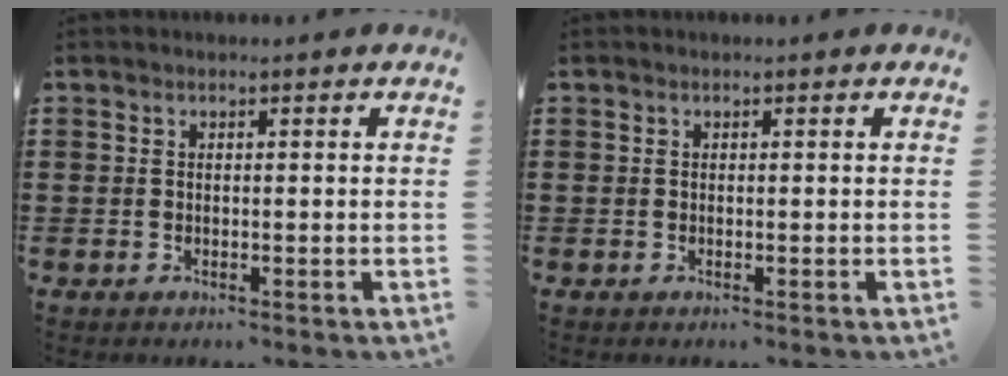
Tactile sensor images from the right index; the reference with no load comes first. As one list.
[{"total": 0.0}]